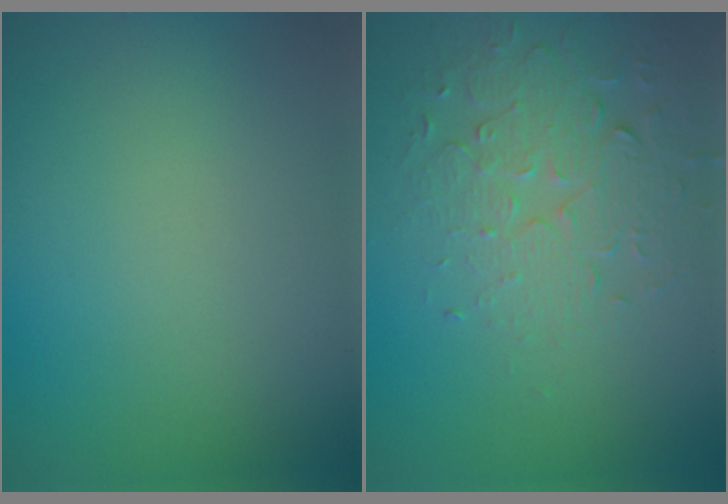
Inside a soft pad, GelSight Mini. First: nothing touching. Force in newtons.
{"total": 4.0, "press": 3.5, "slide": 1.8}